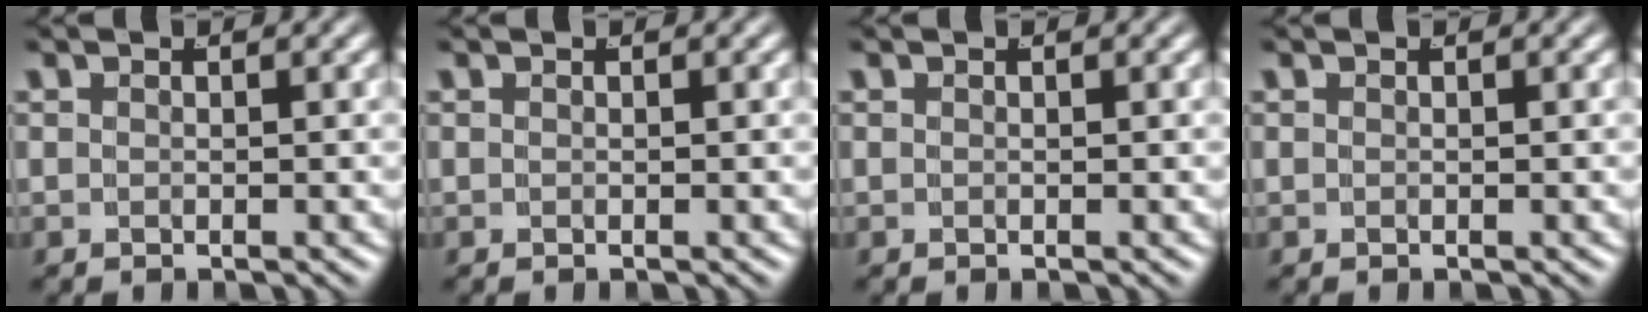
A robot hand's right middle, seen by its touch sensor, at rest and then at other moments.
{"total": 0.0}
{"total": 0.0}
{"total": 0.0}